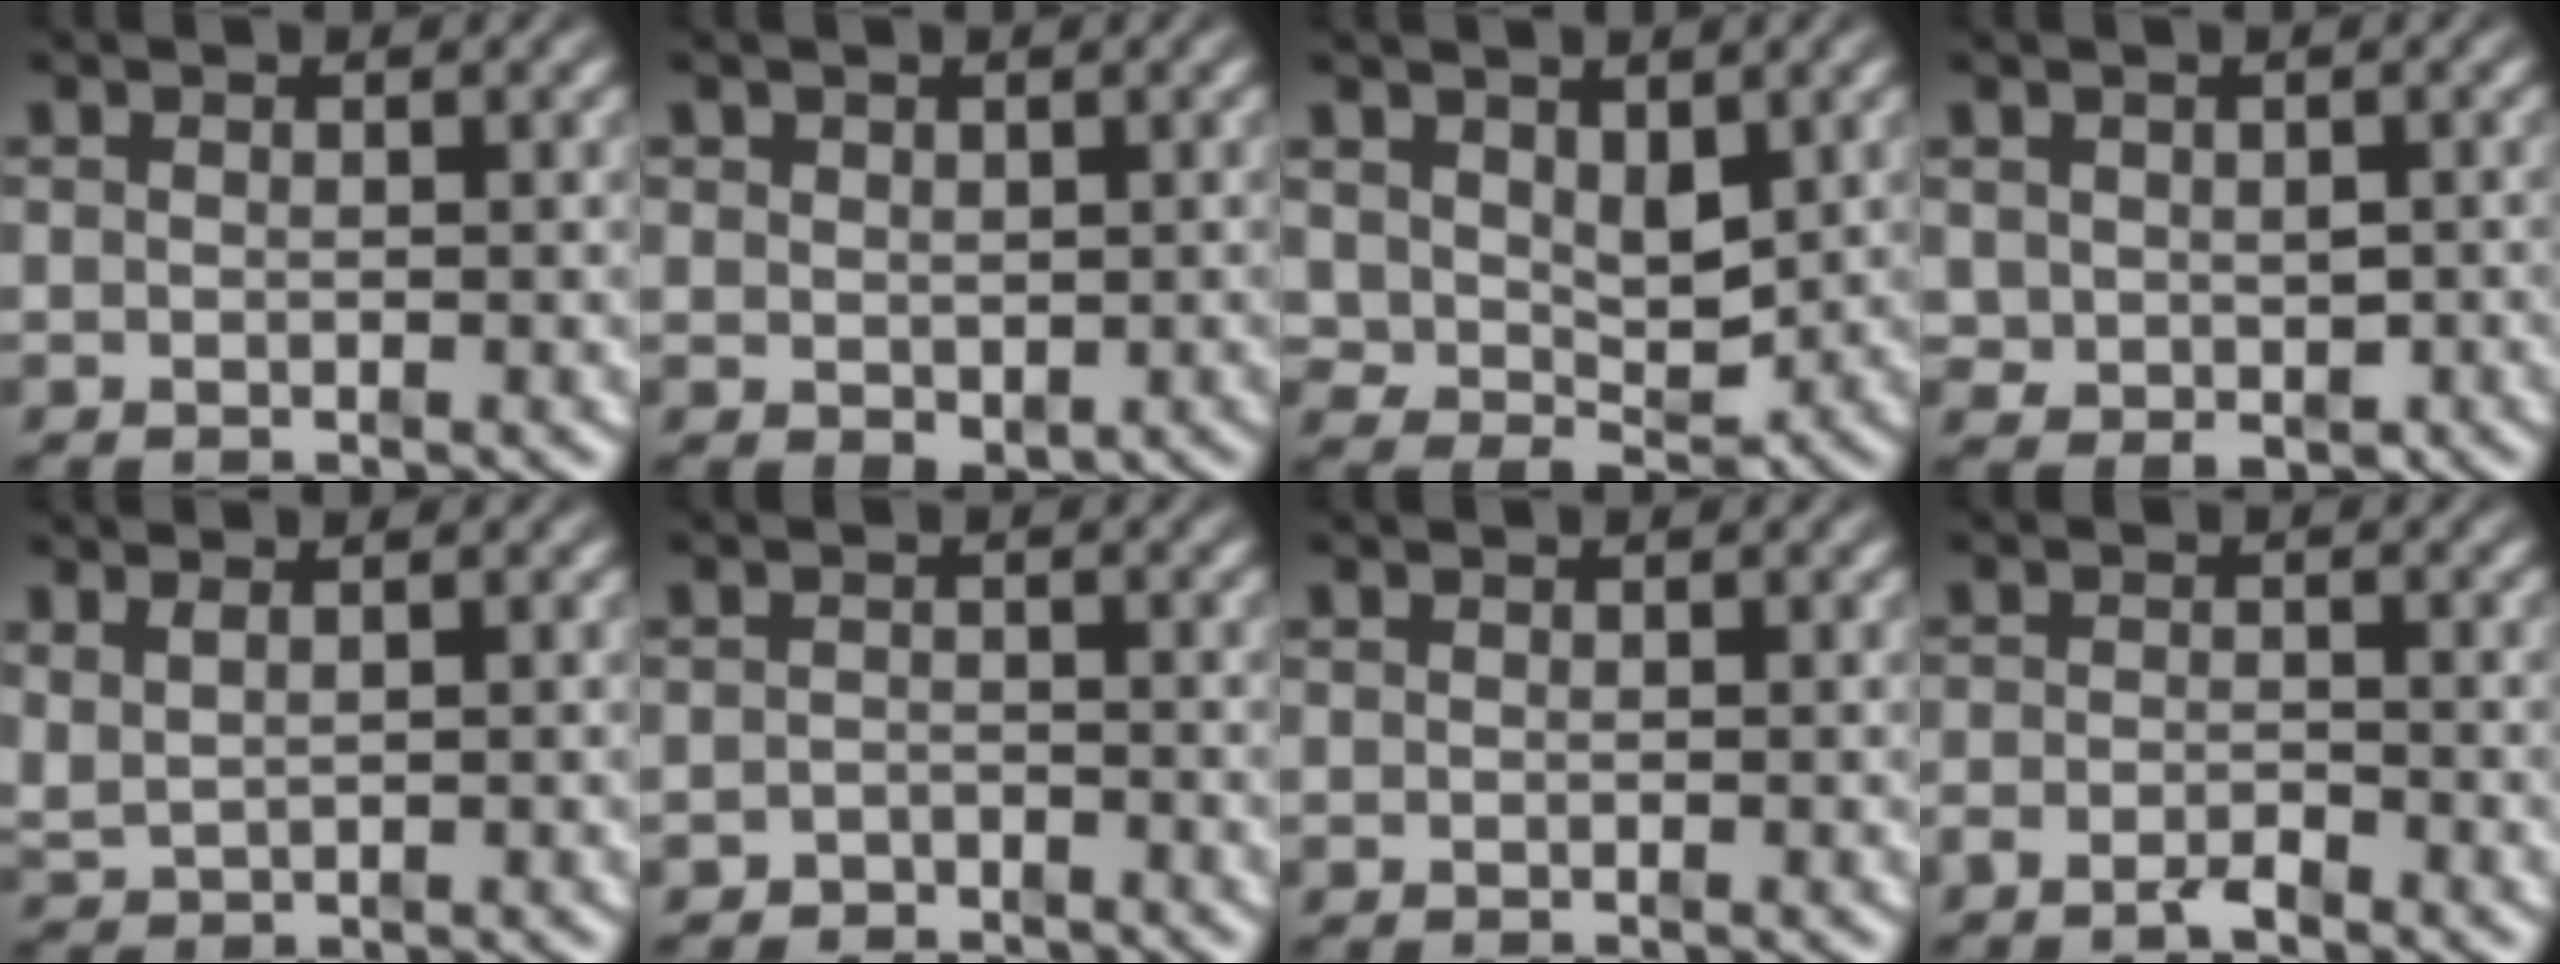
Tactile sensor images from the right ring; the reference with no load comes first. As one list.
[{"total": 2.0, "force": [-0.1, 1.3, 1.6], "torque": [-0.011, -0.018, 0.019]}, {"total": 3.0, "force": [1.2, 1.8, 2.1], "torque": [-0.026, -0.025, 0.037]}, {"total": 2.4, "force": [-0.2, 1.9, 1.5], "torque": [-0.031, -0.025, 0.019]}, {"total": 1.7, "force": [0.9, 1.1, 0.9], "torque": [-0.028, -0.003, 0.028]}, {"total": 2.8, "force": [-2.8, 0.1, -0.5], "torque": [0.019, -0.014, -0.041]}, {"total": 0.0}, {"total": 2.1, "force": [-2.0, 0.2, 0.6], "torque": [-0.002, -0.003, -0.037]}]